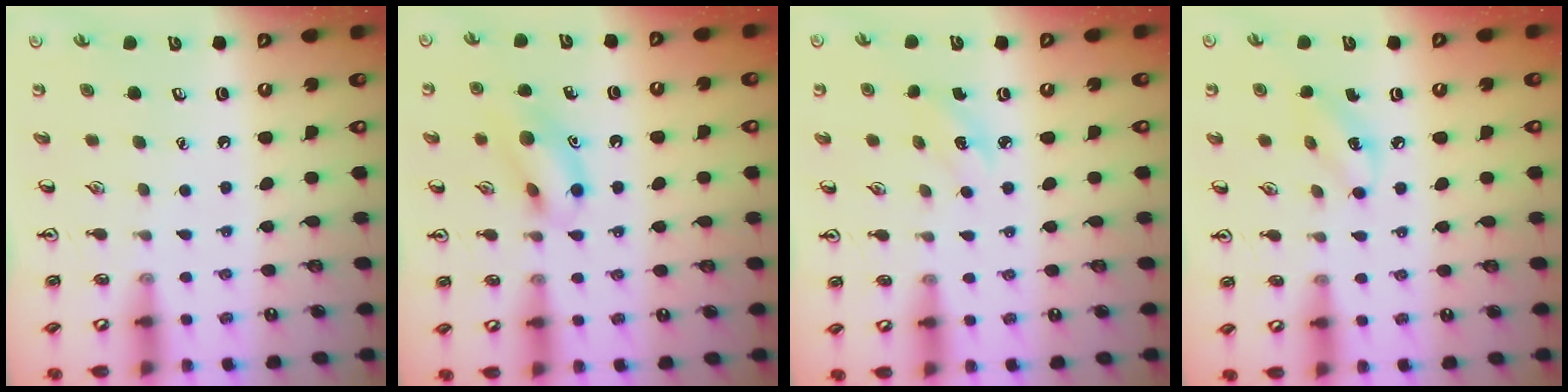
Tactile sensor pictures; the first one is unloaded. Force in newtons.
{"total": 12.0, "press": 11.9, "slide": 0.7}
{"total": 2.5, "press": 2.4, "slide": 0.9}
{"total": 3.7, "press": 3.5, "slide": 1.3}